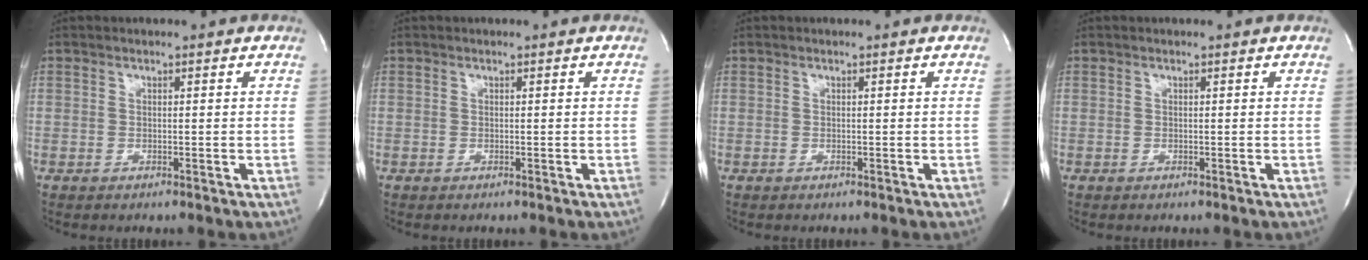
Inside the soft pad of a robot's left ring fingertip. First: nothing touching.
{"total": 0.0}
{"total": 0.0}
{"total": 0.0}